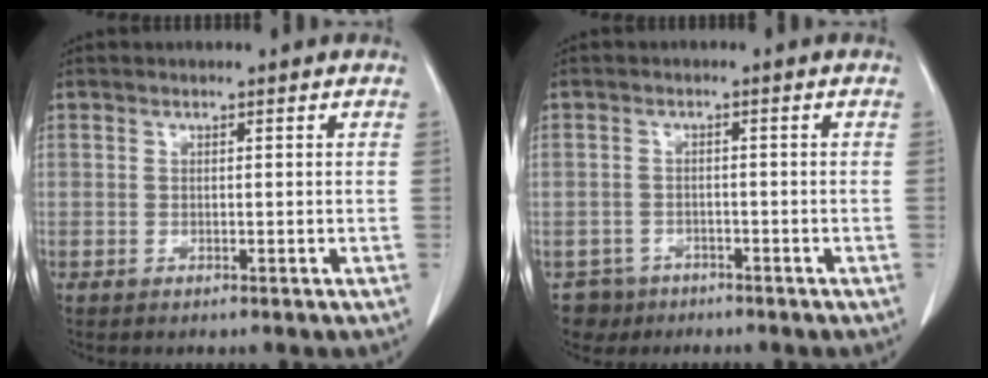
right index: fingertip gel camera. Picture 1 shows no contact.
{"total": 4.0, "force": [-2.6, 3.0, -0.6], "torque": [0.011, 0.008, -0.044]}